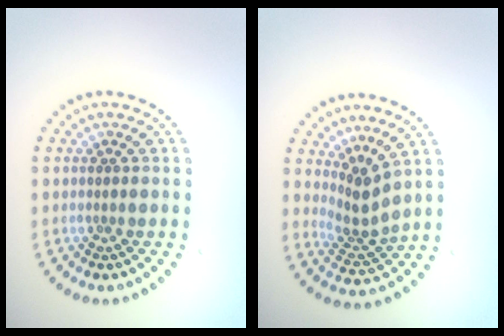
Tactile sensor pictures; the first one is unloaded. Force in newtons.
{"total": 2.9, "press": 2.0, "slide": 2.1}